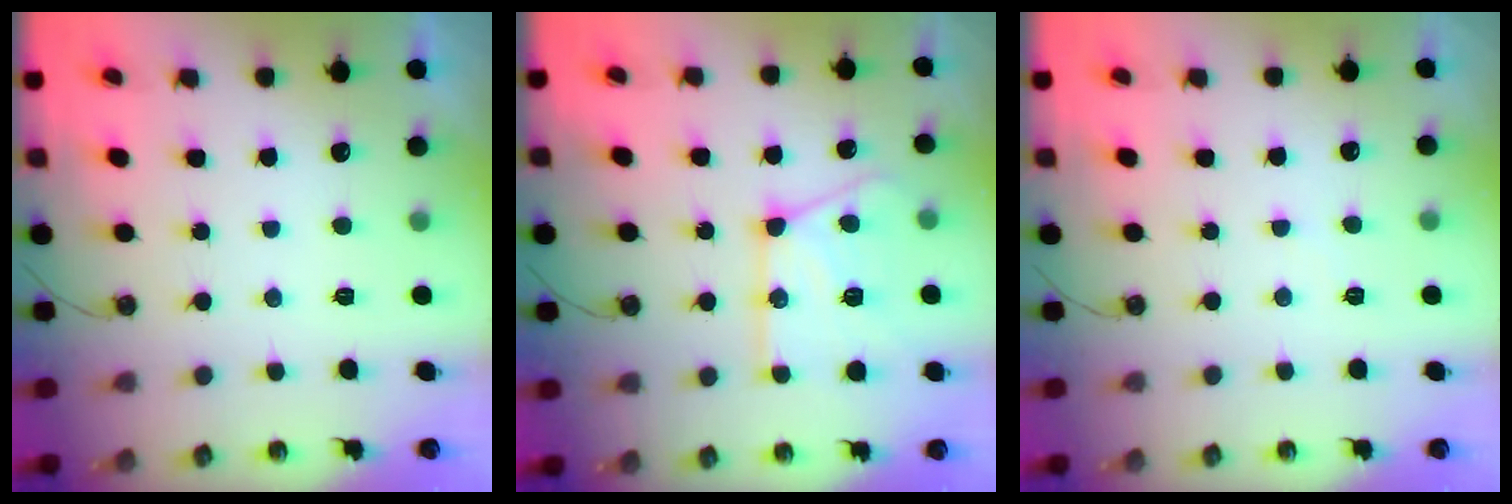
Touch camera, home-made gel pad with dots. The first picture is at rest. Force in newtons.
{"total": 15.7, "press": 15.7, "slide": 1.3}
{"total": 2.8, "press": 2.8, "slide": 0.5}